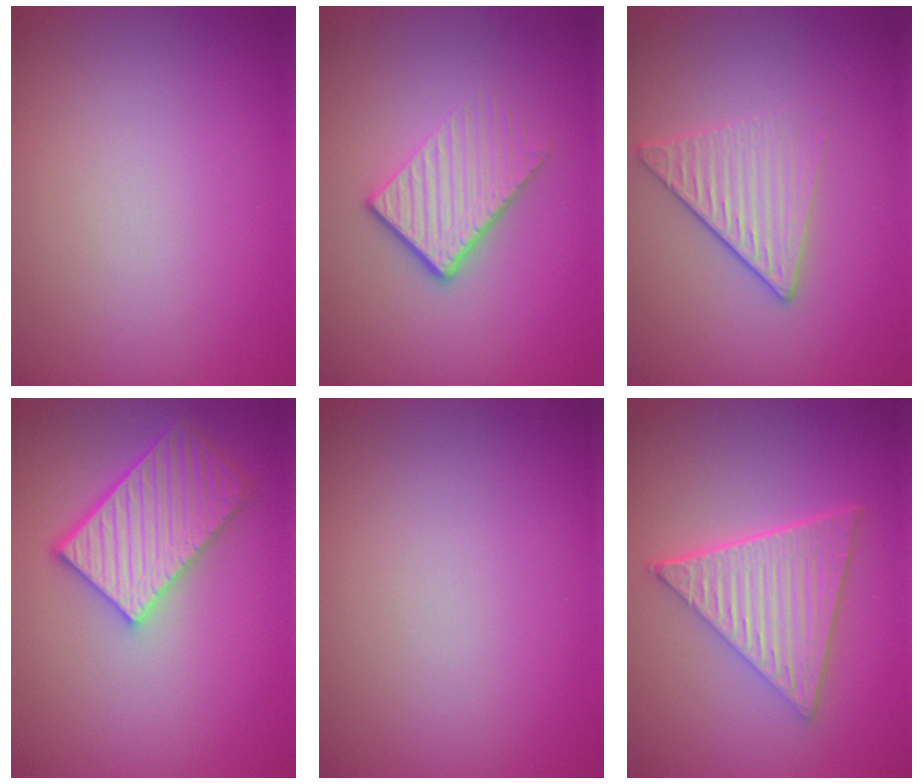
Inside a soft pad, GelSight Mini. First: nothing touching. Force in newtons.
{"total": 3.9, "press": 2.7, "slide": 2.9}
{"total": 3.2, "press": 2.8, "slide": 1.6}
{"total": 5.4, "press": 4.7, "slide": 2.6}
{"total": 0.0}
{"total": 6.1, "press": 4.6, "slide": 4.1}